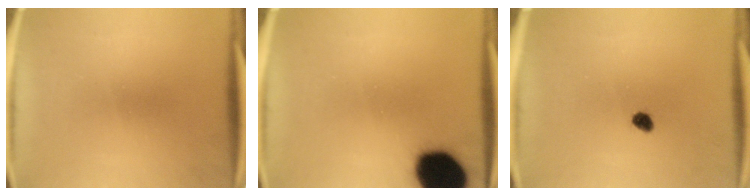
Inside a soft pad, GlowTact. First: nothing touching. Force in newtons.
{"total": 19.0}
{"total": 2.0}